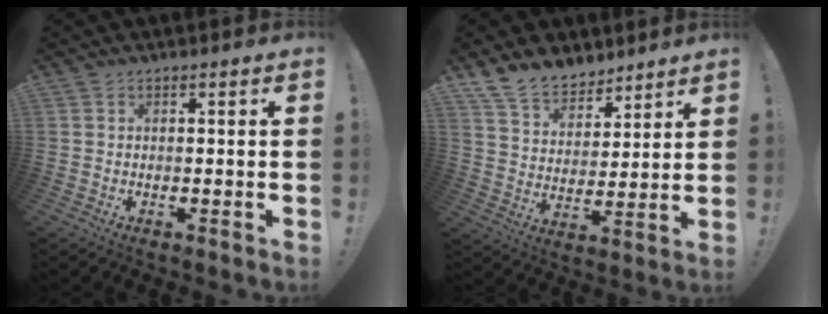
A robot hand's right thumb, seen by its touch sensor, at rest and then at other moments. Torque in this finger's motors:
{"motor_torque": [0.73, 1.31, 0.78, 0.68, 0.01]}